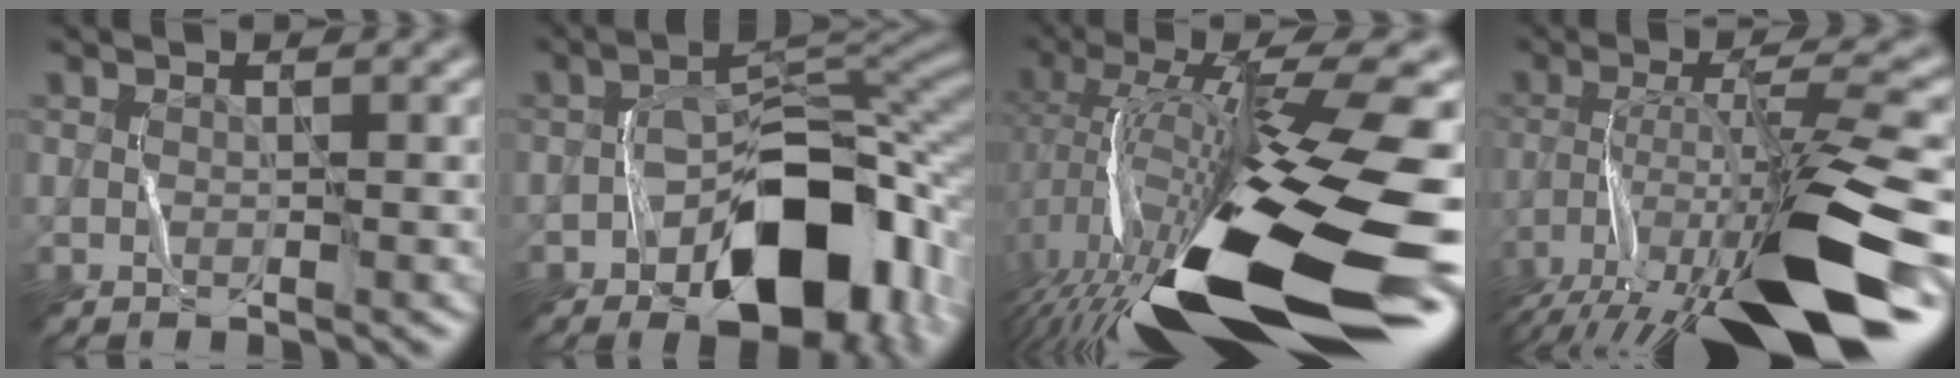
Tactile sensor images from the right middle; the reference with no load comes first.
{"total": 12.3, "force": [-5.6, 6.9, 8.5], "torque": [-0.107, 0.012, -0.087]}
{"total": 18.0, "force": [-6.7, 5.1, 15.9], "torque": [-0.289, 0.010, -0.118]}
{"total": 13.8, "force": [-7.8, 2.9, 11.0], "torque": [-0.199, 0.009, -0.128]}